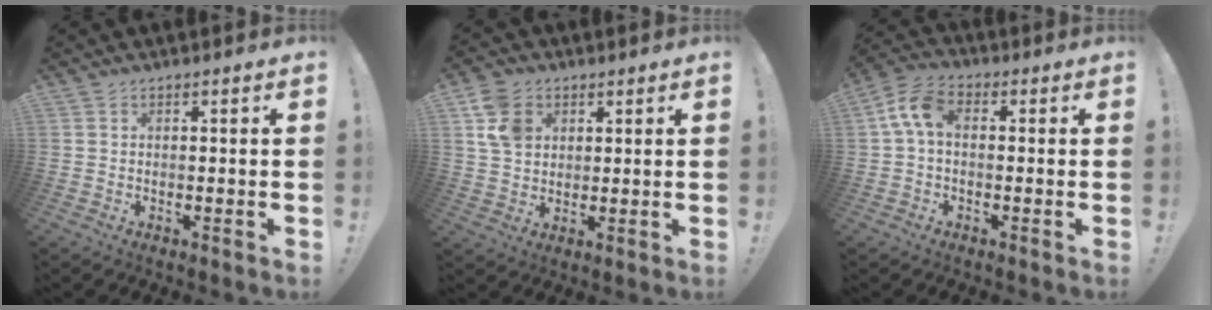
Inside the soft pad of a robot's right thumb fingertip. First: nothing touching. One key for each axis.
{"total": 9.8, "fx": 3.7, "fy": 7.4, "fz": 5.1, "tx": -0.100, "ty": -0.005, "tz": 0.073}
{"total": 8.2, "fx": 1.0, "fy": 4.6, "fz": 6.7, "tx": -0.142, "ty": 0.007, "tz": 0.023}